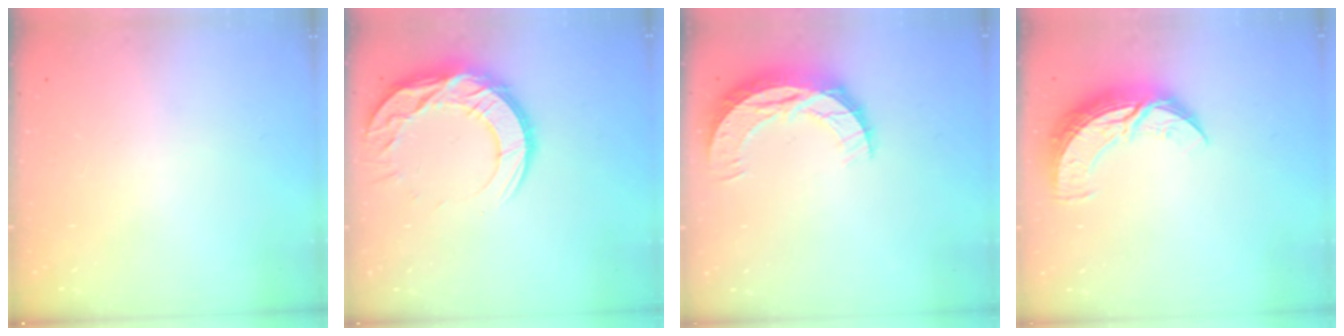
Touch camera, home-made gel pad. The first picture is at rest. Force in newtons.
{"total": 14.6, "press": 14.6, "slide": 1.1}
{"total": 10.4, "press": 10.4, "slide": 0.6}
{"total": 12.7, "press": 12.6, "slide": 0.6}